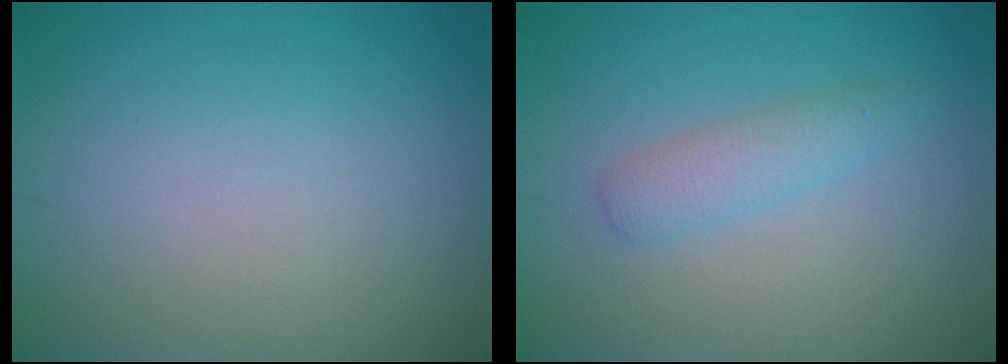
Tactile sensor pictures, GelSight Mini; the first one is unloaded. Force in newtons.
{"total": 2.0, "press": 2.0, "slide": 0.1}